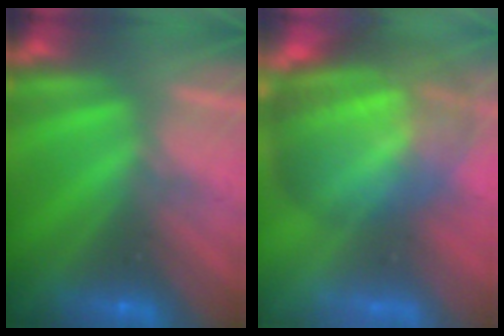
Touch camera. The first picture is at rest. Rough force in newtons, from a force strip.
{"total": 10.8}